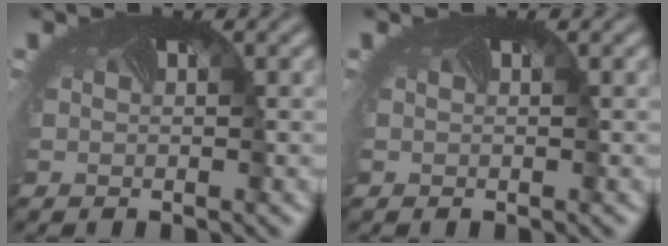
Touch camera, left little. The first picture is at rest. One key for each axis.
{"total": 0.0}